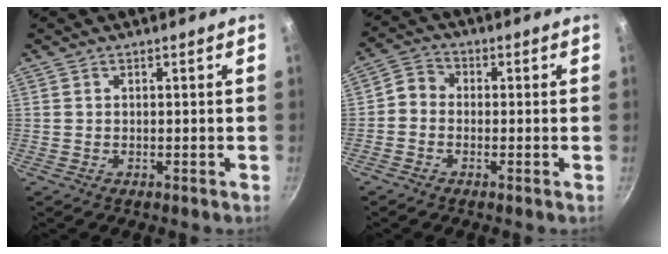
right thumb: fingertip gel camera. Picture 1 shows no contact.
{"total": 3.5, "force": [-1.1, 2.9, 1.7], "torque": [-0.024, 0.020, -0.036]}